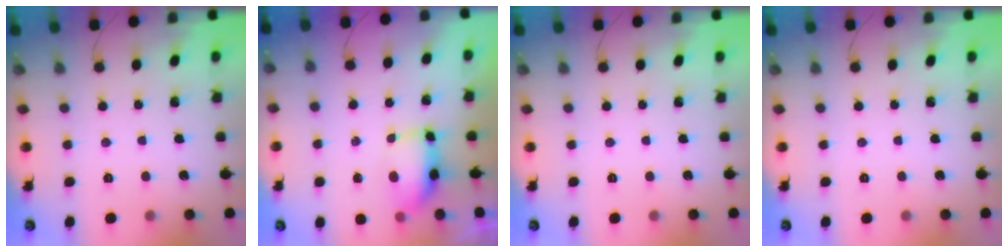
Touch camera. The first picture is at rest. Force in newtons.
{"total": 6.7, "press": 6.7, "slide": 0.5}
{"total": 0.0}
{"total": 0.0}